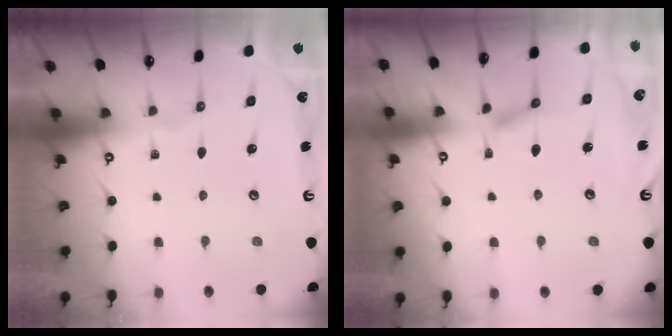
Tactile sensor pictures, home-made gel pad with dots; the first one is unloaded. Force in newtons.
{"total": 2.3, "press": 2.3, "slide": 0.5}